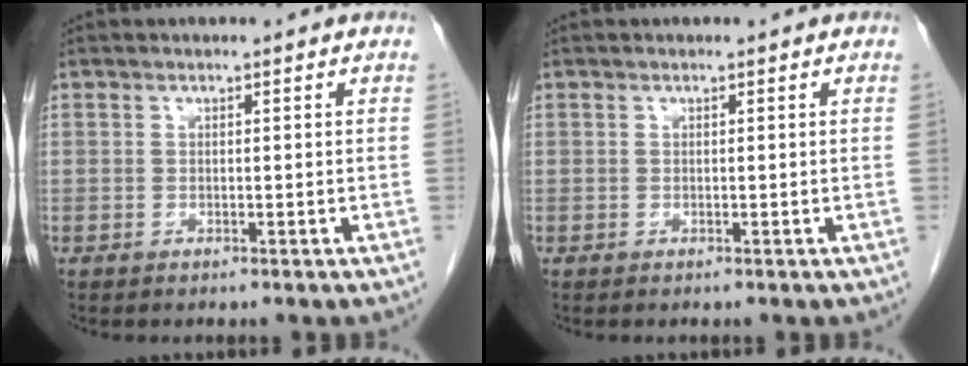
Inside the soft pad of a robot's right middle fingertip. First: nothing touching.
{"total": 0.0}